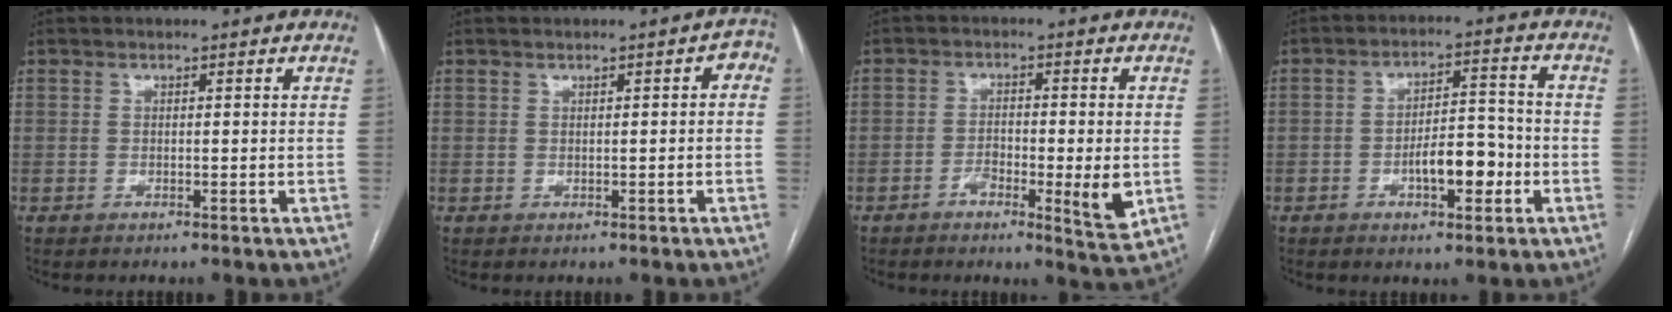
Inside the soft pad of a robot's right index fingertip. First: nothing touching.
{"total": 2.2, "force": [0.4, 1.2, 1.8], "torque": [-0.009, 0.013, 0.005]}
{"total": 7.3, "force": [-2.2, 1.6, 6.8], "torque": [-0.104, -0.004, -0.034]}
{"total": 7.3, "force": [-2.6, 2.8, 6.3], "torque": [-0.099, 0.014, -0.038]}